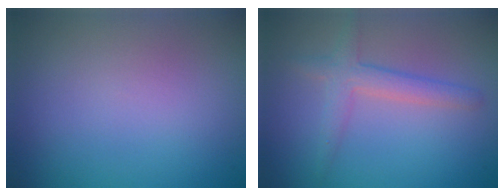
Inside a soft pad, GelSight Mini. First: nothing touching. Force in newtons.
{"total": 3.5, "press": 3.5, "slide": 0.0}